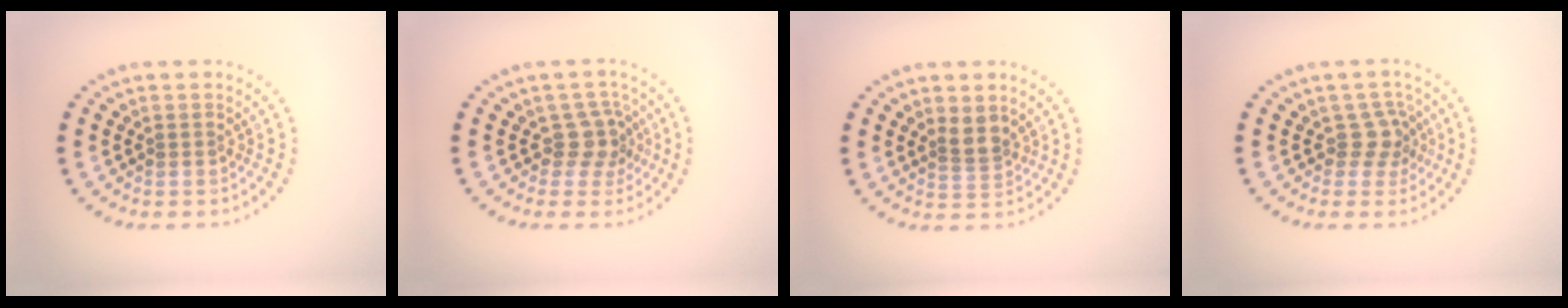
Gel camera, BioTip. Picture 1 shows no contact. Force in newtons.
{"total": 2.6, "press": 2.0, "slide": 1.7}
{"total": 1.8, "press": 1.4, "slide": 1.2}
{"total": 2.2, "press": 1.7, "slide": 1.4}